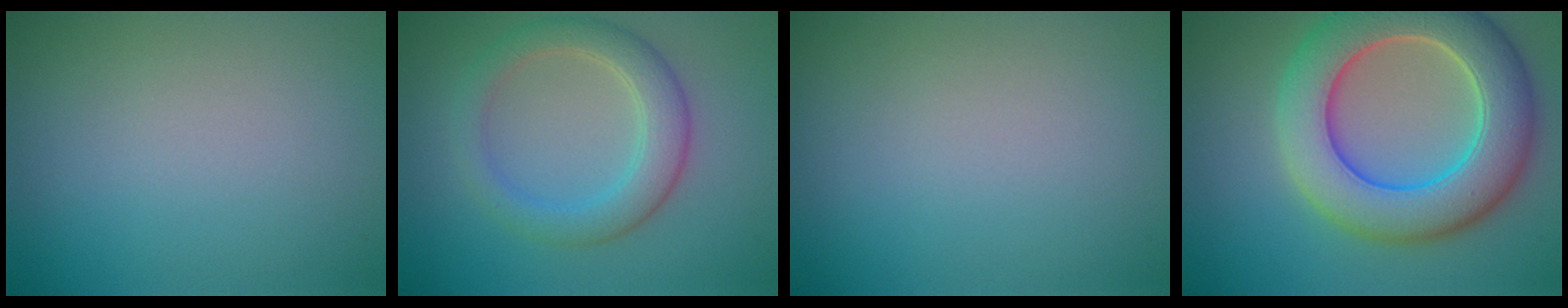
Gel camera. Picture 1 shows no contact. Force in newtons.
{"total": 3.9, "press": 3.9, "slide": 0.2}
{"total": 0.0}
{"total": 9.8, "press": 9.8, "slide": 0.5}